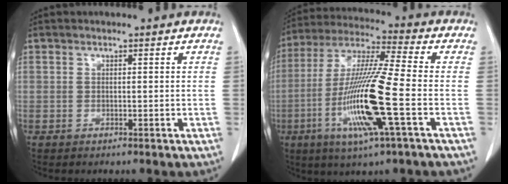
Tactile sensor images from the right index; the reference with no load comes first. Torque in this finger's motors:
{"motor_torque": [2.14, 0.00, 0.53, 0.21]}